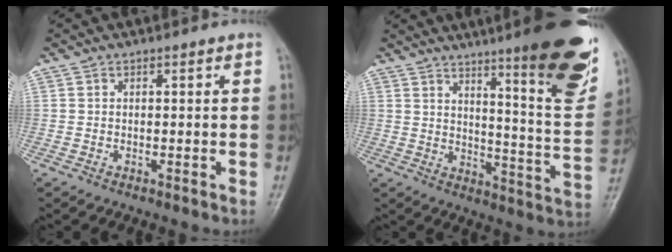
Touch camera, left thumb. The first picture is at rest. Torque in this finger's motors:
{"motor_torque": [3.93, 1.08, 1.47, -1.31, 0.17]}